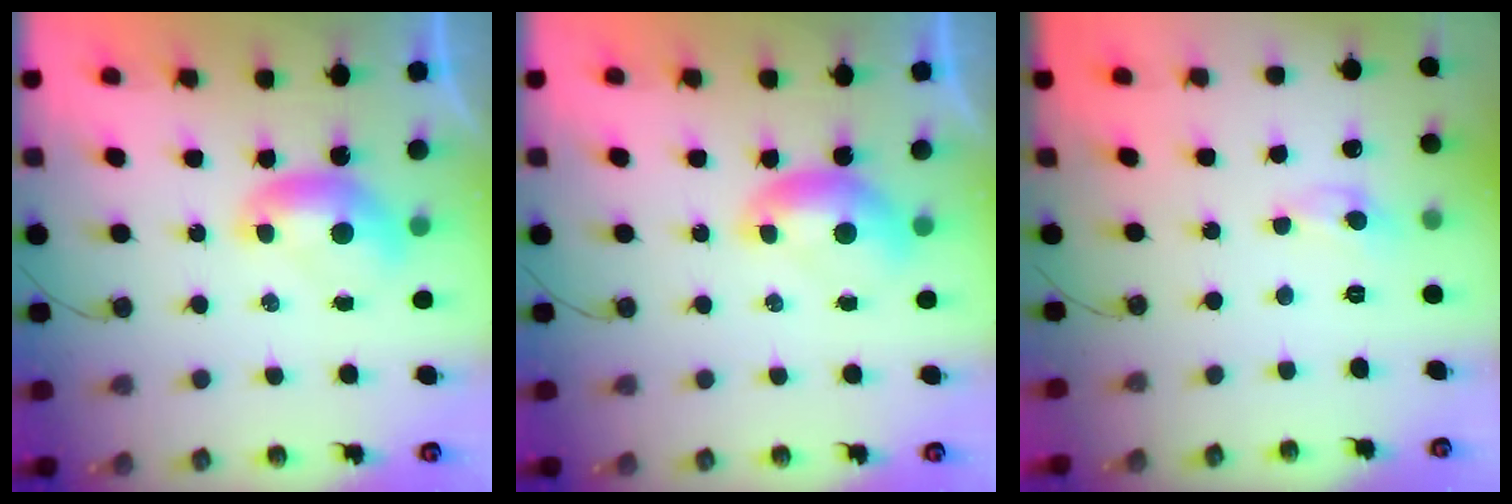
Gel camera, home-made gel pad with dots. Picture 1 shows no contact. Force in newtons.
{"total": 0.0}
{"total": 0.0}